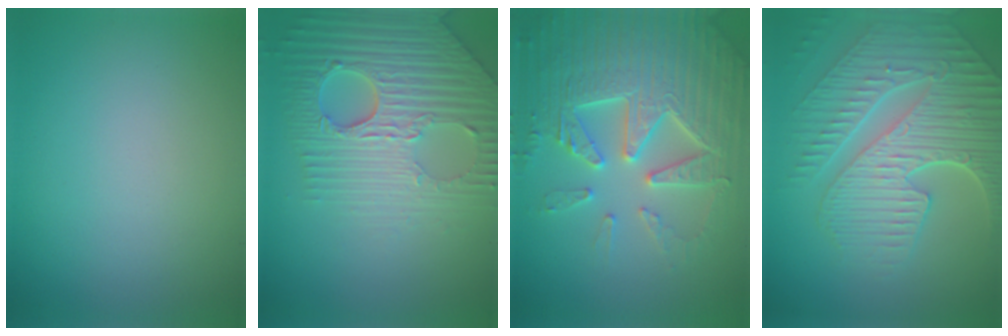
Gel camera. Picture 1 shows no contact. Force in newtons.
{"total": 7.5, "press": 5.9, "slide": 4.7}
{"total": 7.7, "press": 7.5, "slide": 1.5}
{"total": 9.1, "press": 6.1, "slide": 6.7}